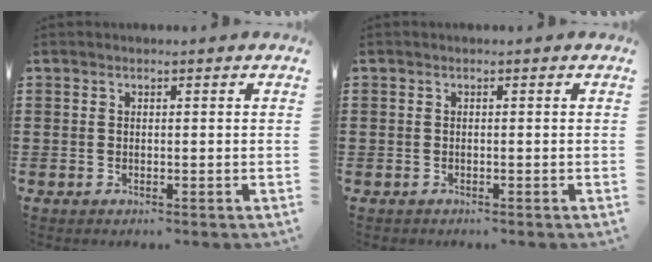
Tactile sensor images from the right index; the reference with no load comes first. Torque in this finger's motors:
{"motor_torque": [-1.54, 0.39, -1.05, -0.22]}